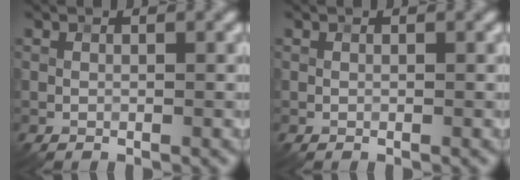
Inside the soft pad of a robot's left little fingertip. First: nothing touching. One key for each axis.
{"total": 0.0}